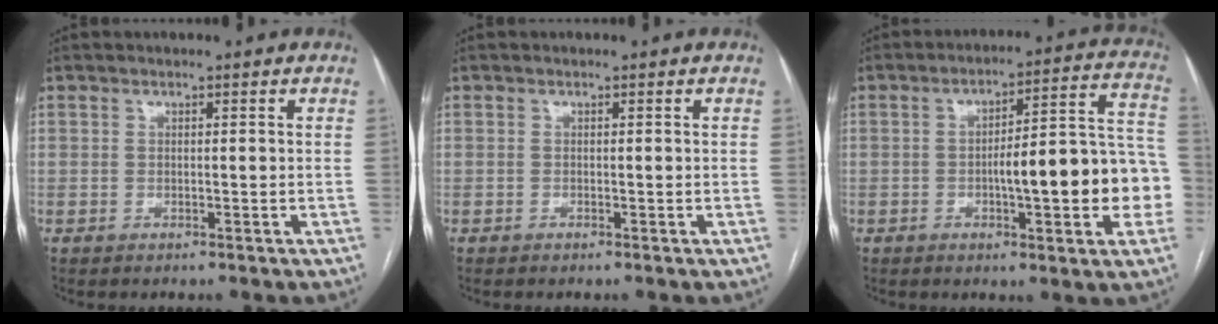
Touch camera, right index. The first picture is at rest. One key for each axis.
{"total": 0.0}
{"total": 16.0, "fx": -3.0, "fy": 3.2, "fz": 15.4, "tx": -0.190, "ty": 0.037, "tz": -0.037}